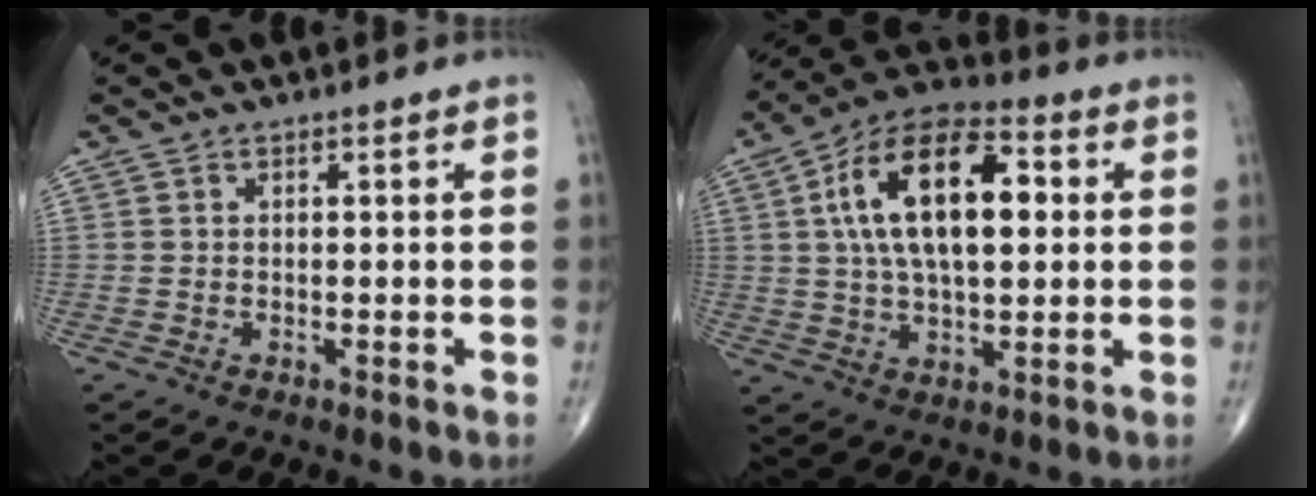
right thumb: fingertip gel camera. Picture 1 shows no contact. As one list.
[{"total": 19.1, "force": [3.6, 9.6, 16.1], "torque": [-0.265, 0.022, 0.054]}]